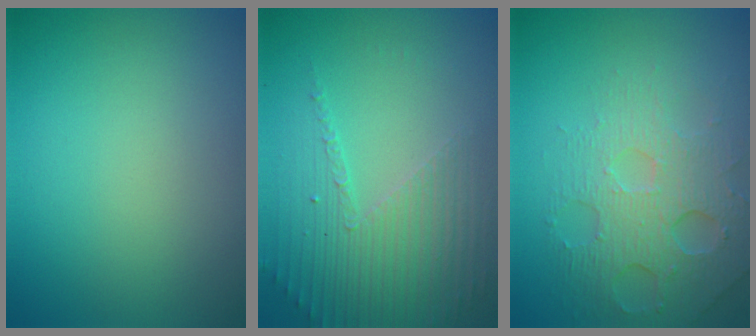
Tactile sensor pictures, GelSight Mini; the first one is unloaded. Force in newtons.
{"total": 5.2, "press": 3.1, "slide": 4.1}
{"total": 5.1, "press": 4.2, "slide": 2.9}